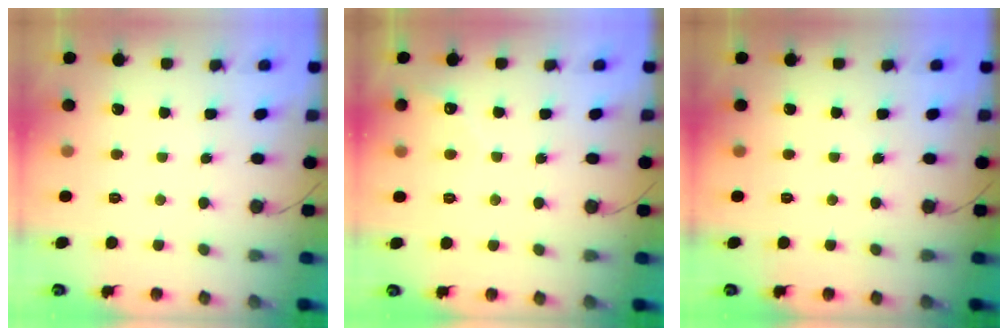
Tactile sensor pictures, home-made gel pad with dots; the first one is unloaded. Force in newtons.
{"total": 2.2, "press": 2.2, "slide": 0.2}
{"total": 0.0}